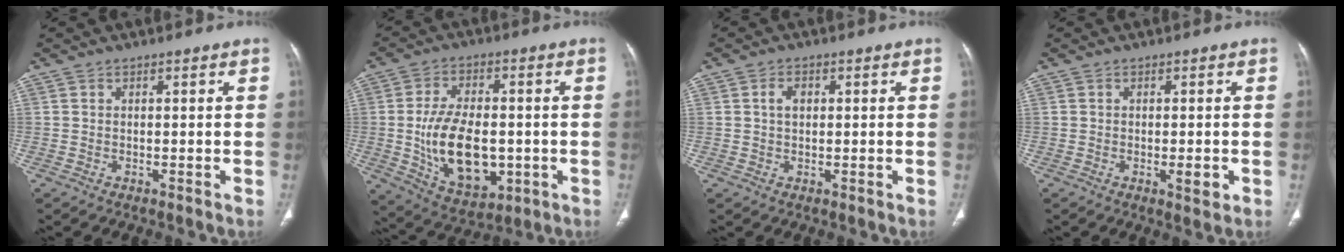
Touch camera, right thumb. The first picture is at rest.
{"total": 16.1, "force": [-1.9, 9.4, 12.9], "torque": [-0.204, -0.003, -0.012]}
{"total": 2.7, "force": [0.6, 1.8, 1.9], "torque": [-0.032, 0.006, 0.010]}
{"total": 2.8, "force": [-0.8, 0.9, 2.5], "torque": [-0.031, -0.003, -0.008]}